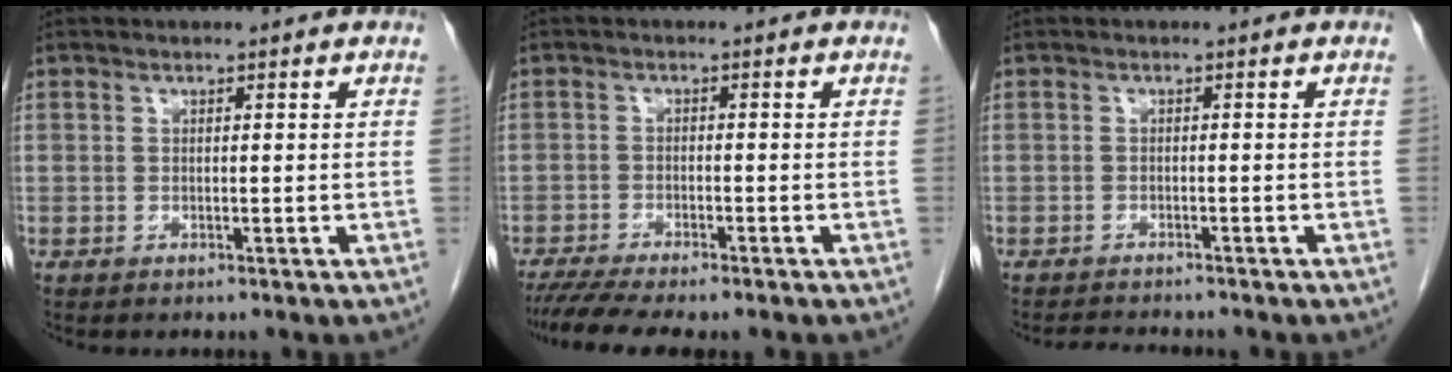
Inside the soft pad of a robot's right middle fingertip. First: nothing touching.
{"total": 7.6, "force": [-6.4, 0.6, 4.2], "torque": [-0.062, -0.012, -0.100]}
{"total": 3.2, "force": [-3.1, 0.1, 0.9], "torque": [-0.015, -0.012, -0.047]}